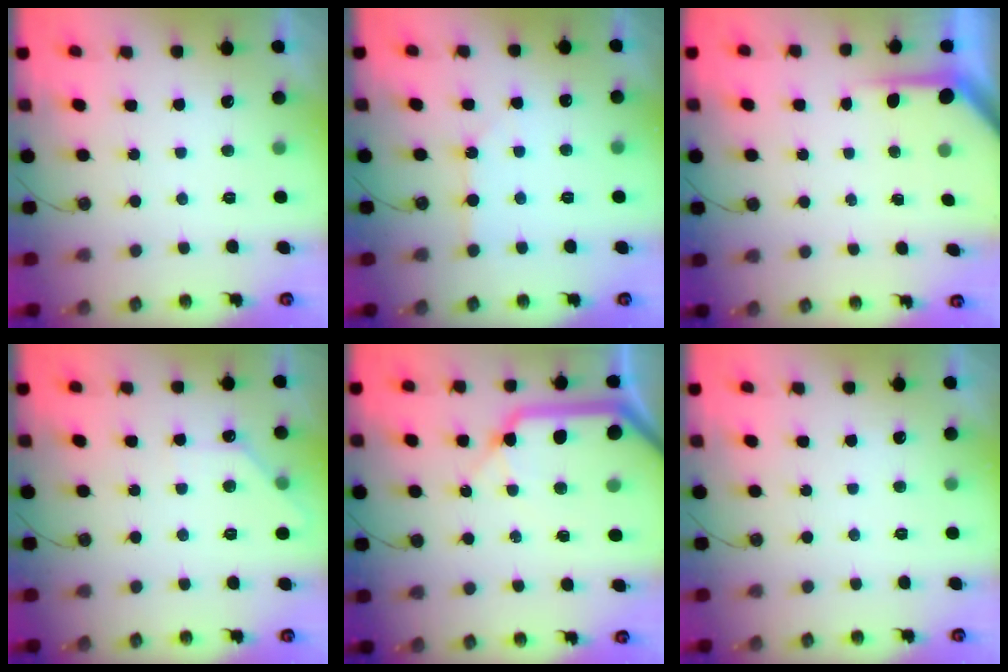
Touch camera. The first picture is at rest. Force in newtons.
{"total": 2.1, "press": 2.1, "slide": 0.3}
{"total": 3.5, "press": 3.5, "slide": 0.4}
{"total": 5.7, "press": 5.7, "slide": 0.8}
{"total": 17.2, "press": 17.0, "slide": 2.4}
{"total": 0.0}